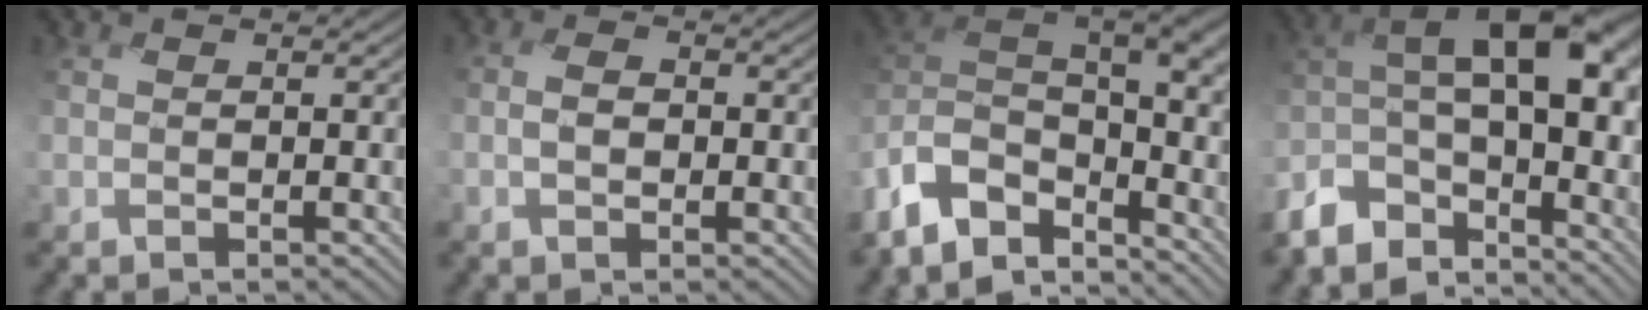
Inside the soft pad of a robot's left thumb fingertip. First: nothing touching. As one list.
[{"total": 1.9, "force": [-0.6, 1.1, 1.4], "torque": [-0.028, 0.003, -0.017]}, {"total": 11.7, "force": [-8.1, 5.3, 6.4], "torque": [-0.161, 0.001, -0.159]}, {"total": 11.9, "force": [-6.8, 5.4, 8.2], "torque": [-0.138, -0.001, -0.135]}]